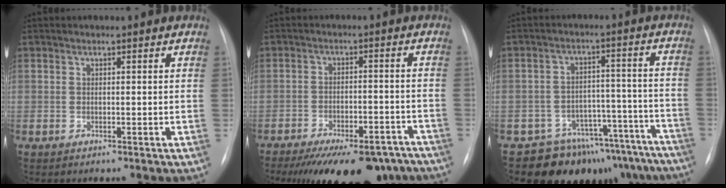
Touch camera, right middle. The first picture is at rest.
{"total": 19.2, "force": [-15.7, 6.9, 8.7], "torque": [-0.124, -0.005, -0.208]}
{"total": 16.4, "force": [-14.5, 7.6, 1.9], "torque": [0.005, 0.061, -0.180]}